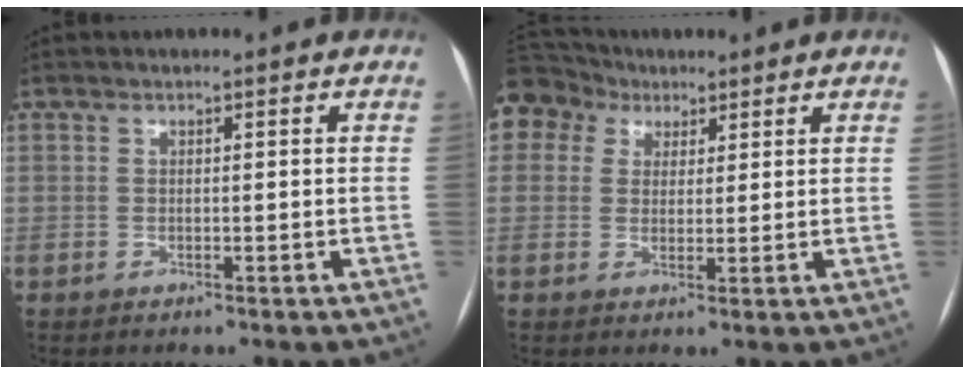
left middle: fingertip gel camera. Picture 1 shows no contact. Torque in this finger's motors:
{"motor_torque": [2.14, 0.00, 1.06, 0.21]}